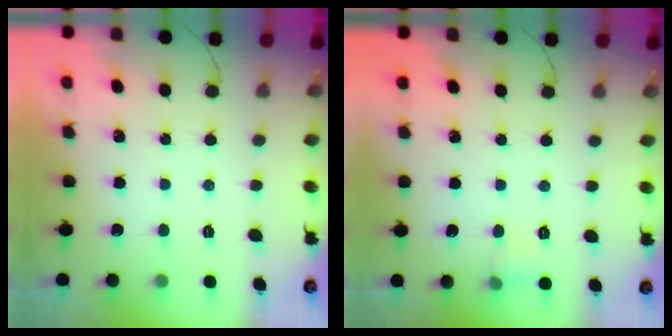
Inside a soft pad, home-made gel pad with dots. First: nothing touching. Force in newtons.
{"total": 4.7, "press": 4.5, "slide": 1.5}